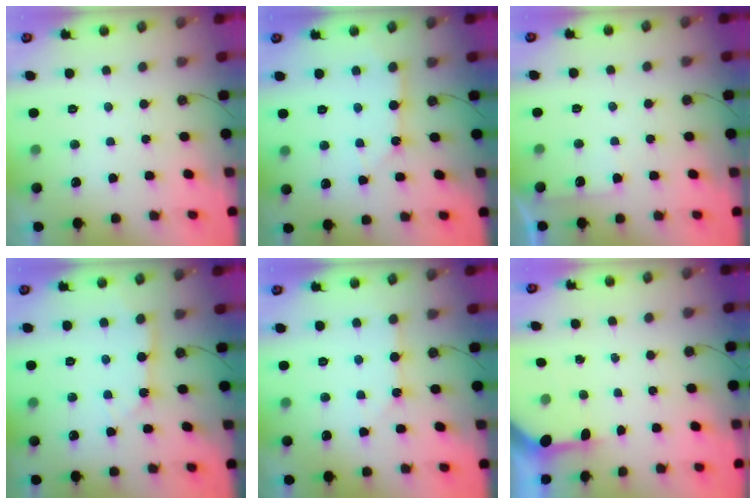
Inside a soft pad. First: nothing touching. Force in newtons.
{"total": 3.4, "press": 3.4, "slide": 0.3}
{"total": 3.9, "press": 3.9, "slide": 0.5}
{"total": 3.4, "press": 3.4, "slide": 0.3}
{"total": 3.8, "press": 3.8, "slide": 0.5}
{"total": 3.1, "press": 3.1, "slide": 0.2}